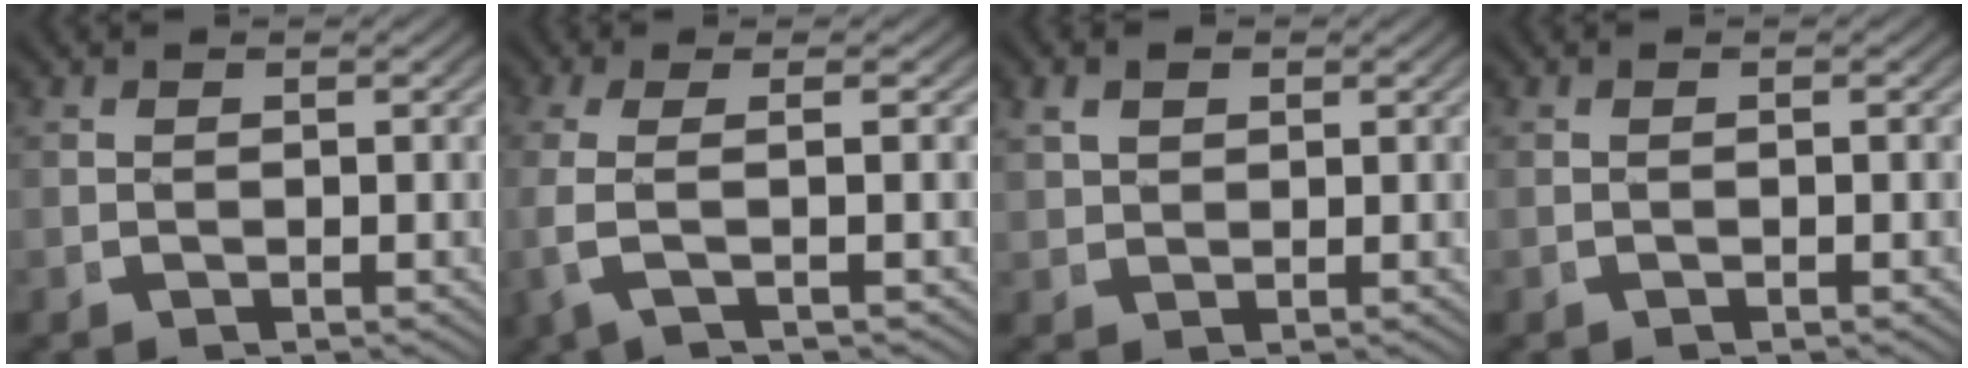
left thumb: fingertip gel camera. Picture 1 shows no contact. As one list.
[{"total": 4.9, "force": [-0.1, 1.4, 4.7], "torque": [-0.127, -0.004, 0.006]}, {"total": 2.1, "force": [1.5, 1.2, 1.0], "torque": [-0.018, 0.002, 0.034]}, {"total": 0.5, "force": [-0.3, -0.2, 0.4], "torque": [-0.009, 0.003, -0.005]}]